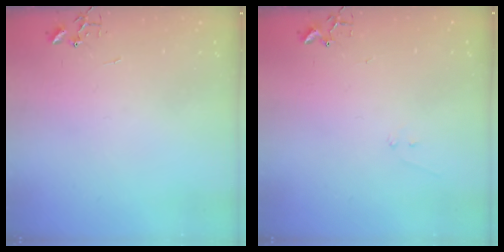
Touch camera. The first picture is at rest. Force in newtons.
{"total": 6.1, "press": 6.1, "slide": 0.5}